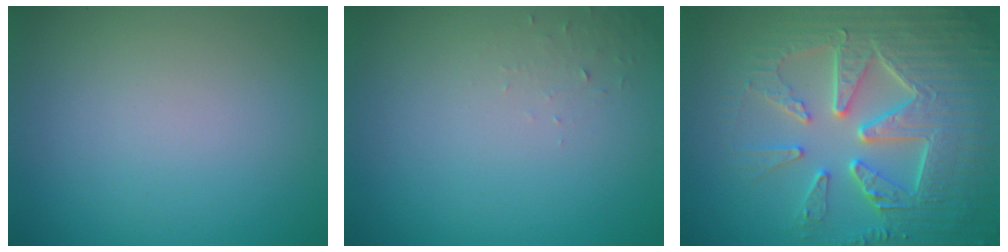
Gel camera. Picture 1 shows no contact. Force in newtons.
{"total": 1.0, "press": 0.9, "slide": 0.1}
{"total": 8.8, "press": 6.4, "slide": 6.0}